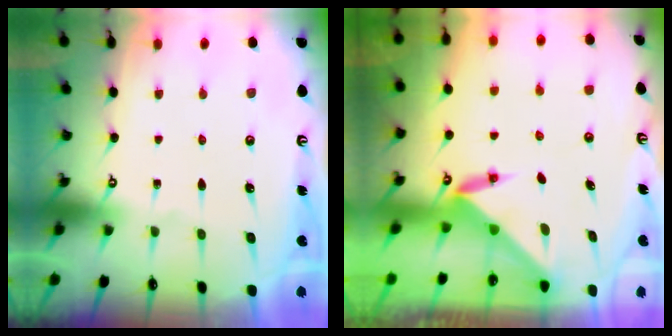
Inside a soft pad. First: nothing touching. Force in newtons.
{"total": 3.4, "press": 3.4, "slide": 0.4}